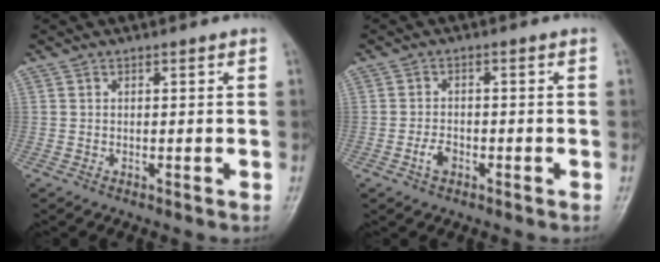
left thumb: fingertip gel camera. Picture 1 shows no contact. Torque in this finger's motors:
{"motor_torque": [-0.04, 0.10, 0.13, 0.01, 0.00]}